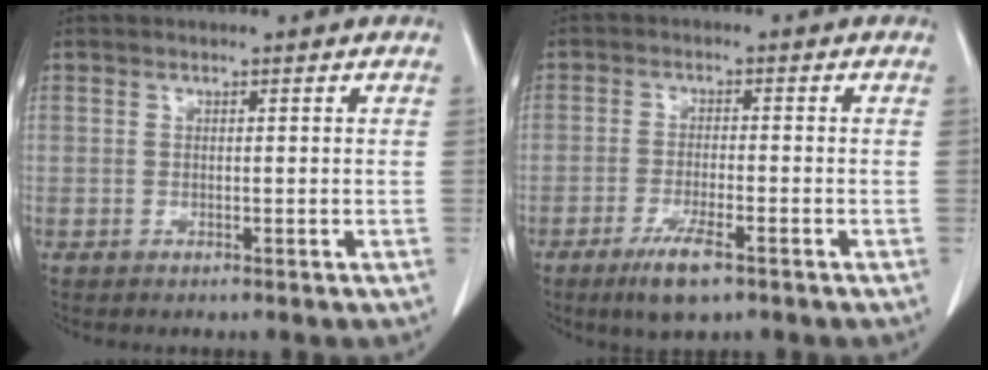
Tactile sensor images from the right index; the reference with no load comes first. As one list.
[{"total": 5.8, "force": [-3.6, 0.9, 4.4], "torque": [-0.089, -0.011, -0.059]}]